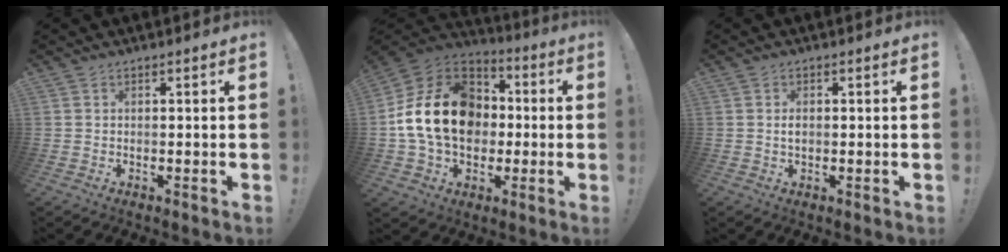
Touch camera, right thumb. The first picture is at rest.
{"total": 21.4, "force": [1.1, 15.9, 14.3], "torque": [-0.257, 0.025, 0.031]}
{"total": 1.8, "force": [0.0, 1.1, 1.4], "torque": [-0.023, 0.002, -0.002]}